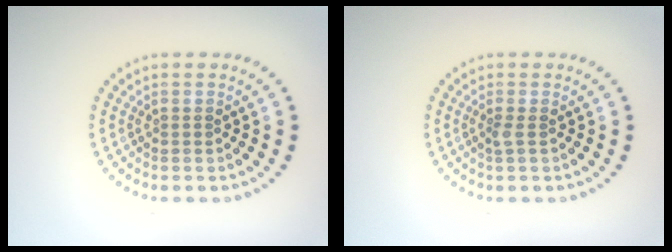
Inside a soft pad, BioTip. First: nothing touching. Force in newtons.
{"total": 0.7, "press": 0.5, "slide": 0.4}